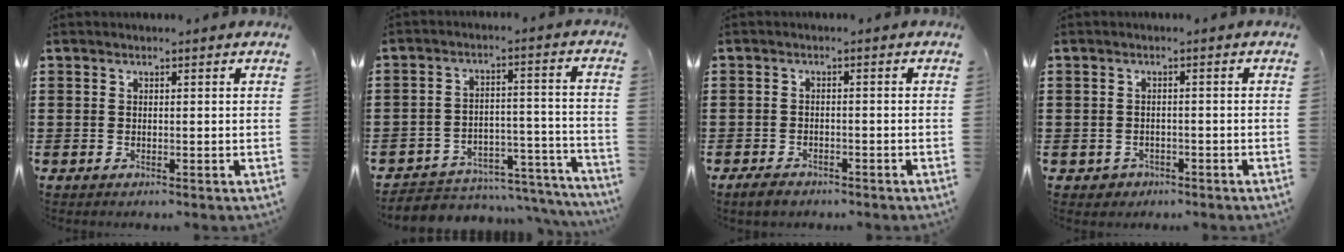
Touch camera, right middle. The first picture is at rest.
{"total": 3.9, "force": [-3.6, 1.6, 0.5], "torque": [-0.015, 0.007, -0.077]}
{"total": 2.0, "force": [-1.7, 0.8, 0.5], "torque": [-0.021, 0.001, -0.038]}
{"total": 1.3, "force": [-1.0, 0.8, 0.0], "torque": [-0.005, 0.002, -0.024]}